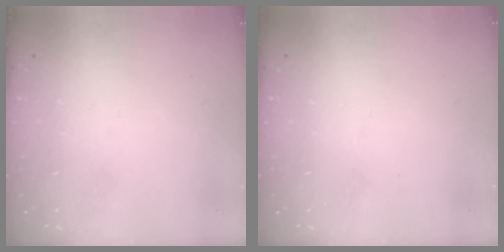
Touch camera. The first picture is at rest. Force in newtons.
{"total": 0.0}